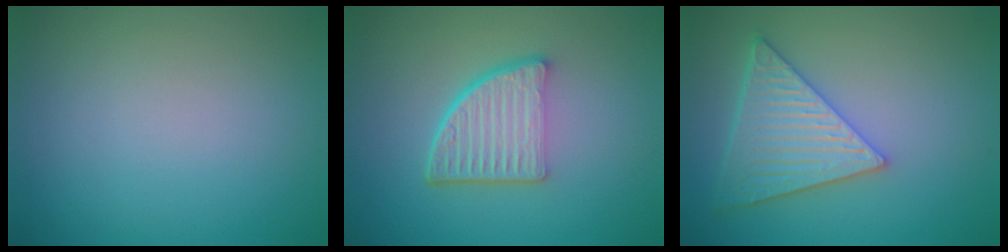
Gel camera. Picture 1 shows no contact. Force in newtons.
{"total": 5.6, "press": 3.8, "slide": 4.1}
{"total": 5.8, "press": 4.9, "slide": 3.1}